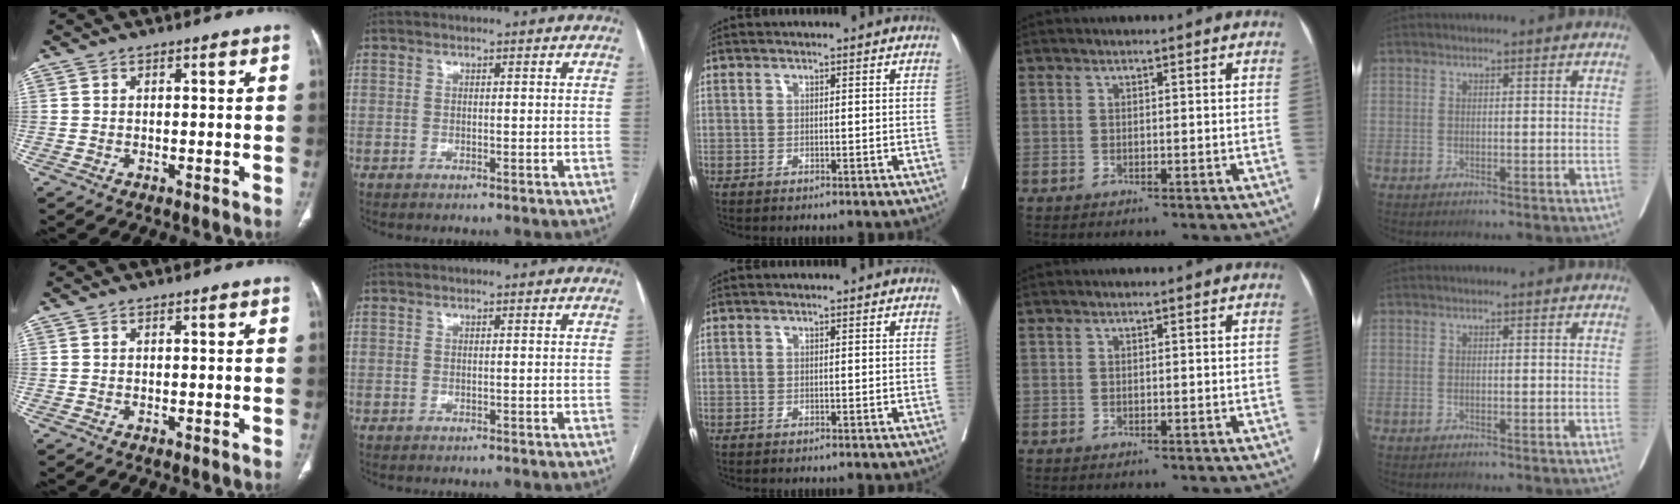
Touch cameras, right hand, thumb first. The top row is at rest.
{}